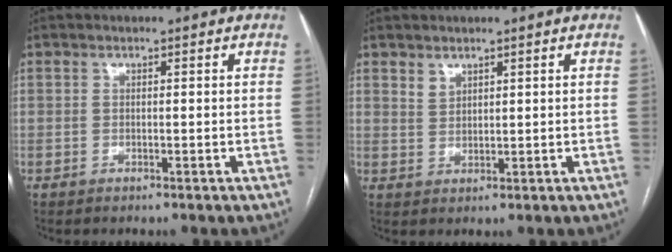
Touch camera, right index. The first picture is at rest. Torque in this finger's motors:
{"motor_torque": [0.00, 0.04, 0.00, 0.00]}